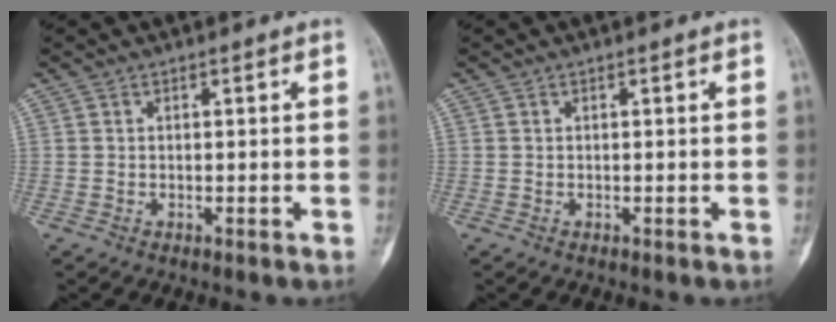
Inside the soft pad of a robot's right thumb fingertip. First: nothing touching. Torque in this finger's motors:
{"motor_torque": [0.89, 0.81, 0.00, 0.00, 0.01]}